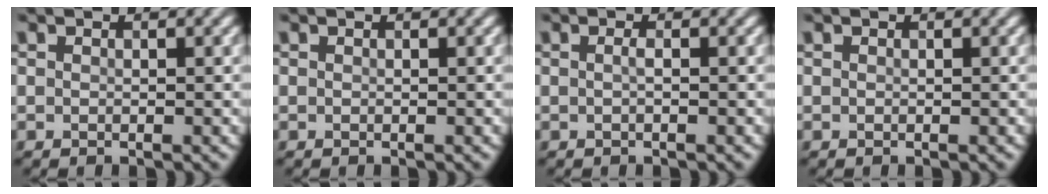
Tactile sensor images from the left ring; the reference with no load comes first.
{"total": 0.0}
{"total": 0.6, "force": [0.0, 0.1, 0.6], "torque": [-0.014, 0.000, -0.001]}
{"total": 0.0}